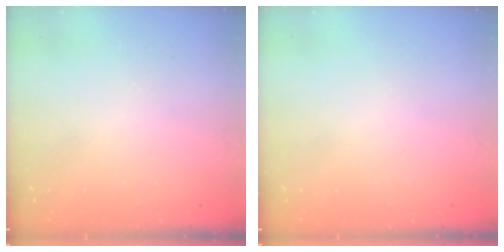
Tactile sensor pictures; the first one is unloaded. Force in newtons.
{"total": 0.0}